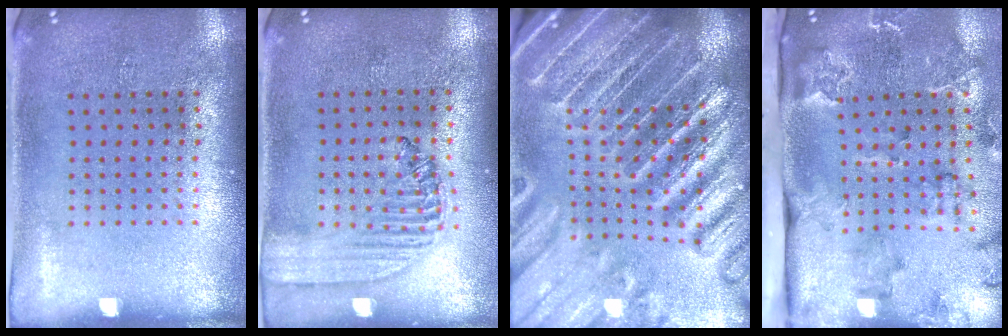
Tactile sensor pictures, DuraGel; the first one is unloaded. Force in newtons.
{"total": 1.5, "press": 1.4, "slide": 0.6}
{"total": 5.1, "press": 4.5, "slide": 2.3}
{"total": 2.6, "press": 2.4, "slide": 1.1}